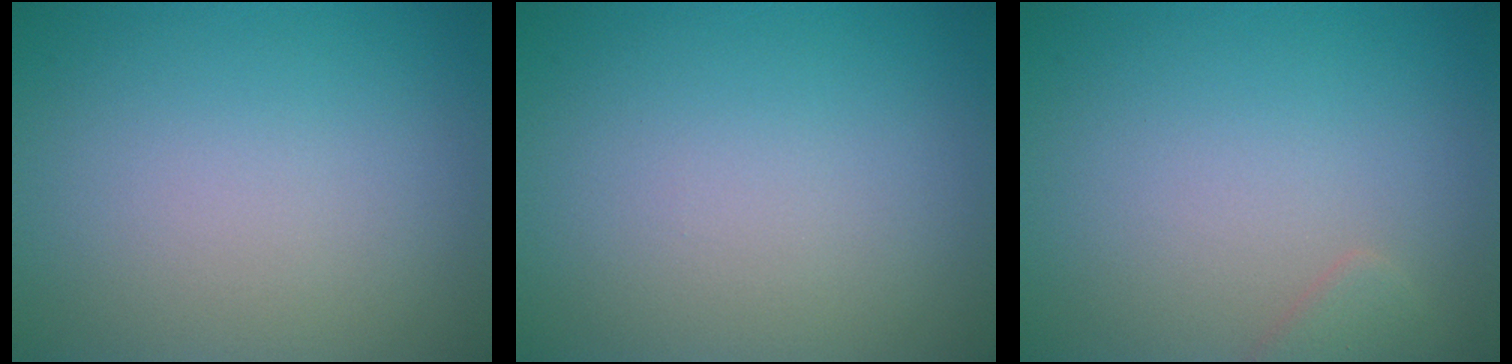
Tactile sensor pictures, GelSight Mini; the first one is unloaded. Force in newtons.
{"total": 0.0}
{"total": 1.2, "press": 1.2, "slide": 0.0}